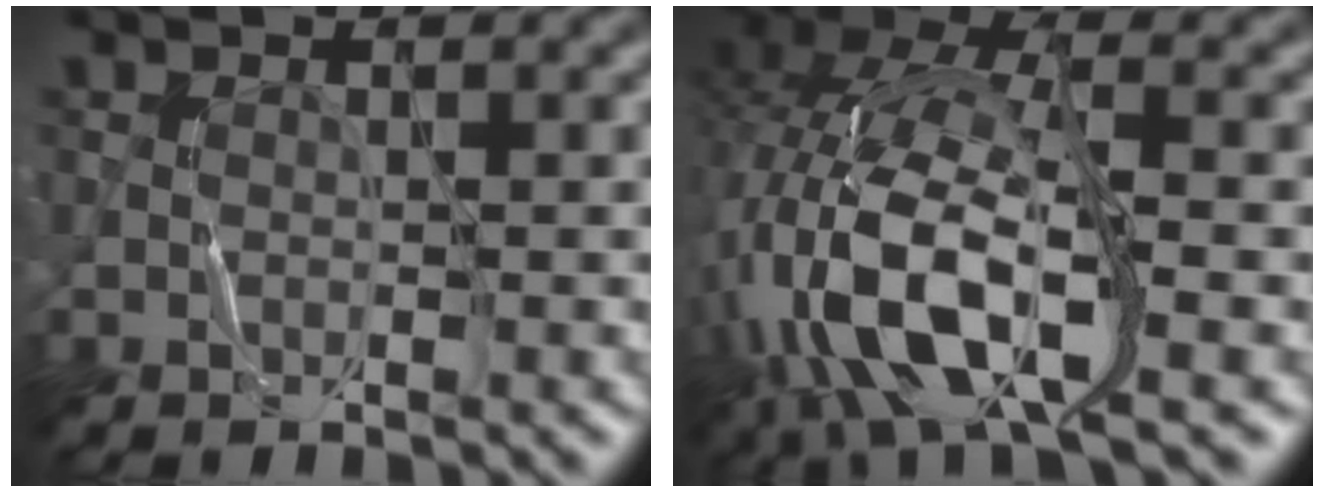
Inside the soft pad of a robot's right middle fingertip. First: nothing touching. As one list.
[{"total": 12.9, "force": [-4.7, 5.1, 10.9], "torque": [-0.239, 0.002, -0.096]}]